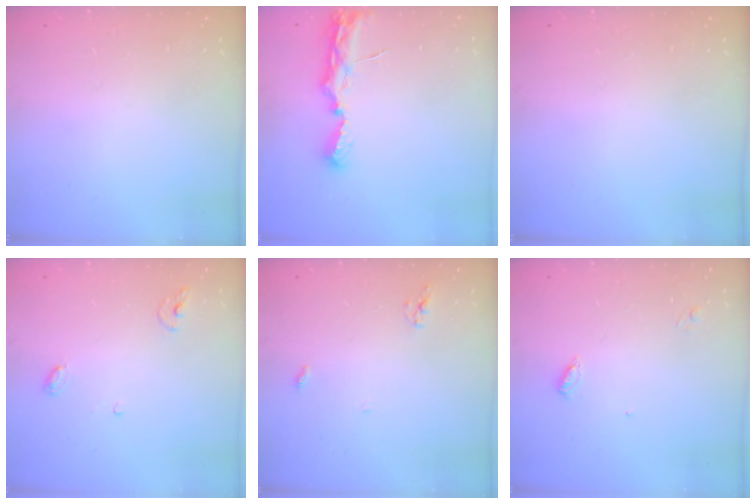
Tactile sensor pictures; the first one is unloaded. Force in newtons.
{"total": 8.0, "press": 8.0, "slide": 0.7}
{"total": 0.0}
{"total": 3.8, "press": 3.8, "slide": 0.2}
{"total": 3.8, "press": 3.8, "slide": 0.1}
{"total": 4.0, "press": 4.0, "slide": 0.4}